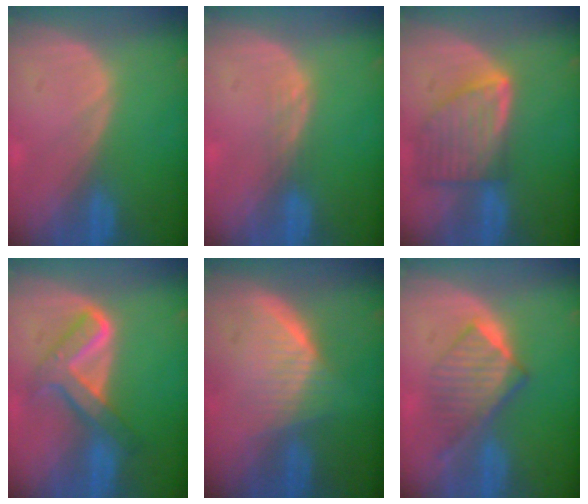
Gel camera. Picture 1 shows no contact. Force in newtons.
{"total": 1.5, "press": 1.5, "slide": 0.3}
{"total": 8.2, "press": 7.3, "slide": 3.7}
{"total": 6.9, "press": 6.8, "slide": 0.7}
{"total": 5.7, "press": 5.6, "slide": 0.8}
{"total": 6.5, "press": 6.2, "slide": 2.1}